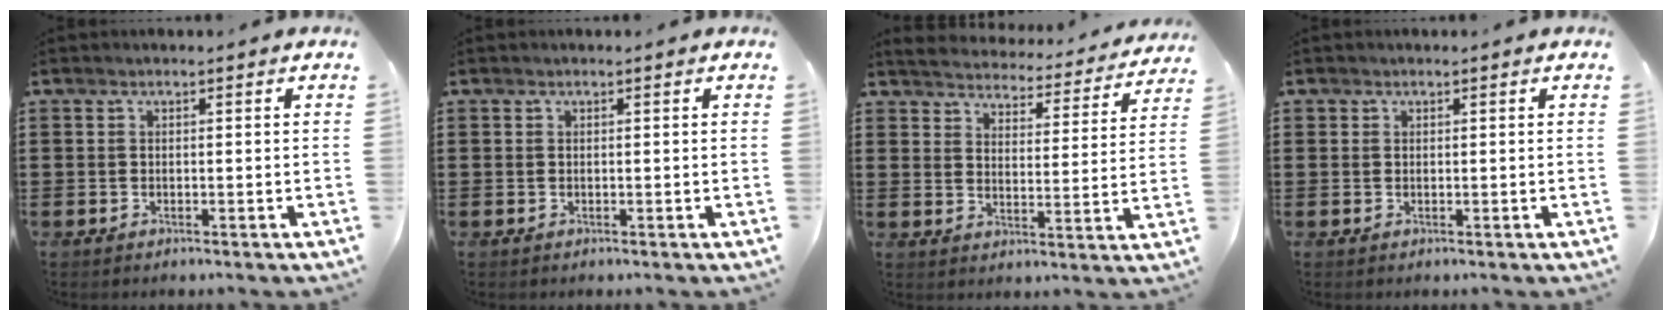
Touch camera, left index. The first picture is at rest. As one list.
[{"total": 0.0}, {"total": 3.9, "force": [3.9, -0.2, -0.2], "torque": [-0.021, -0.037, 0.062]}, {"total": 0.5, "force": [0.3, 0.5, 0.1], "torque": [-0.003, 0.003, 0.006]}]